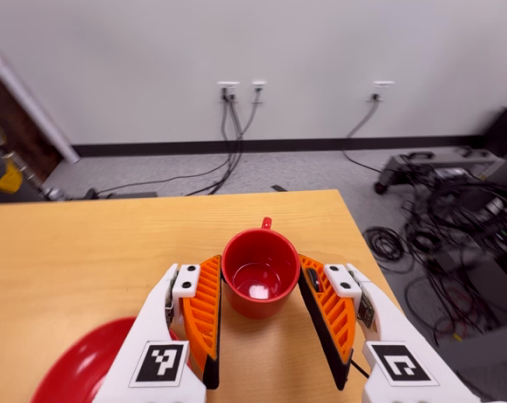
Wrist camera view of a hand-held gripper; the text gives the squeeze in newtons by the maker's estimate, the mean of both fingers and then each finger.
{"total": 4.2, "left": 2.2, "right": 6.1}